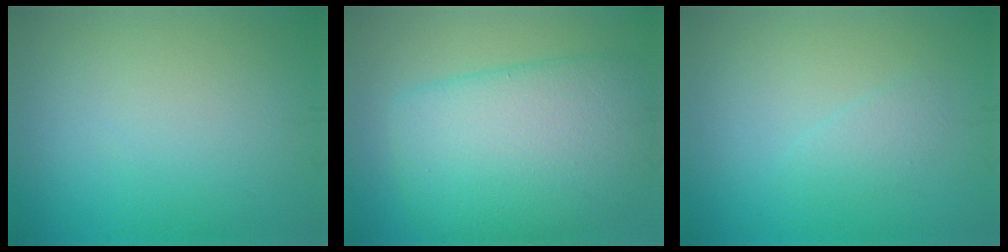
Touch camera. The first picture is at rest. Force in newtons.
{"total": 10.3, "press": 10.3, "slide": 0.3}
{"total": 1.3, "press": 1.3, "slide": 0.2}